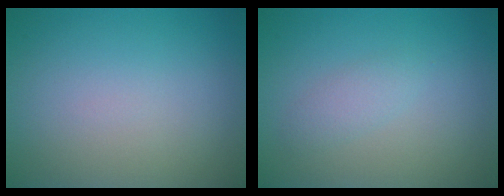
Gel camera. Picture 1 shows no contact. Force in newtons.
{"total": 1.3, "press": 1.3, "slide": 0.1}